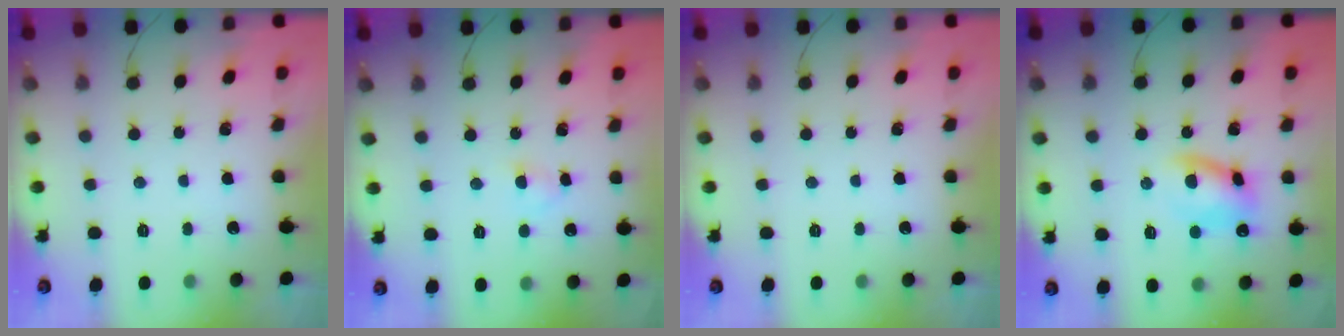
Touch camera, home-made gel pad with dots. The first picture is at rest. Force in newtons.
{"total": 2.4, "press": 2.3, "slide": 0.9}
{"total": 0.0}
{"total": 10.0, "press": 9.8, "slide": 1.7}